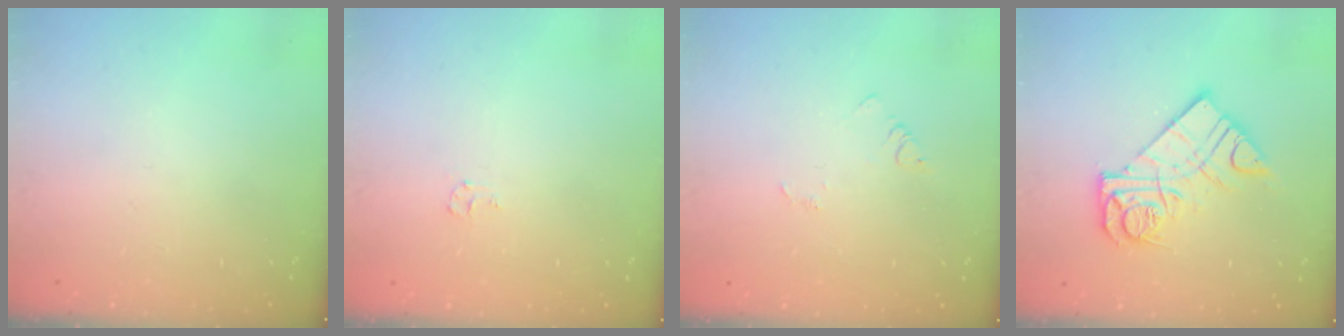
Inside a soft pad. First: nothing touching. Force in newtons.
{"total": 4.1, "press": 4.1, "slide": 0.4}
{"total": 2.9, "press": 2.9, "slide": 0.3}
{"total": 13.7, "press": 13.7, "slide": 1.4}